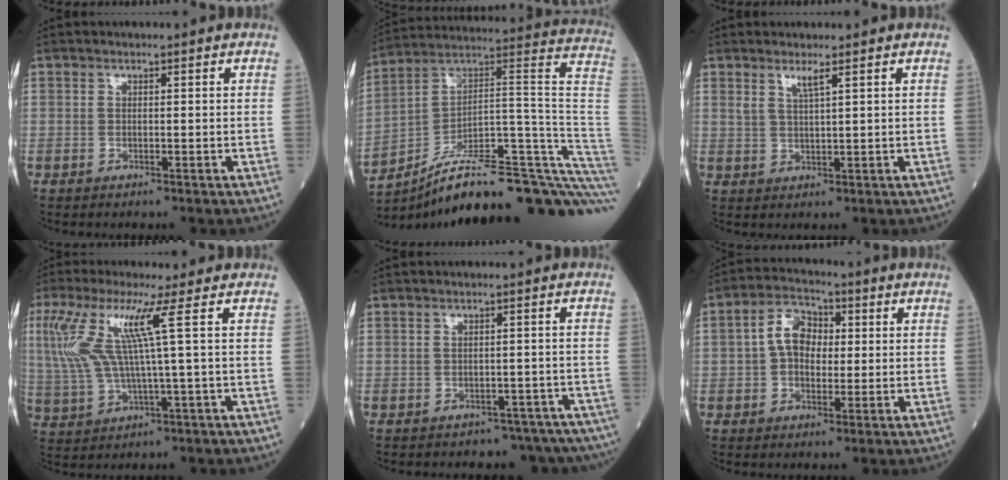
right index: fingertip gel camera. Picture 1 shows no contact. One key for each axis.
{"total": 30.5, "fx": -23.2, "fy": 2.5, "fz": 19.6, "tx": -0.152, "ty": 0.040, "tz": -0.333}
{"total": 2.4, "fx": 1.6, "fy": -0.1, "fz": 1.8, "tx": -0.040, "ty": -0.006, "tz": 0.034}
{"total": 9.6, "fx": 2.8, "fy": -0.4, "fz": 9.2, "tx": -0.221, "ty": 0.011, "tz": 0.061}
{"total": 9.3, "fx": -8.0, "fy": 4.4, "fz": 1.4, "tx": -0.003, "ty": 0.020, "tz": -0.080}
{"total": 6.7, "fx": 0.5, "fy": 4.6, "fz": 4.9, "tx": -0.098, "ty": 0.027, "tz": 0.005}